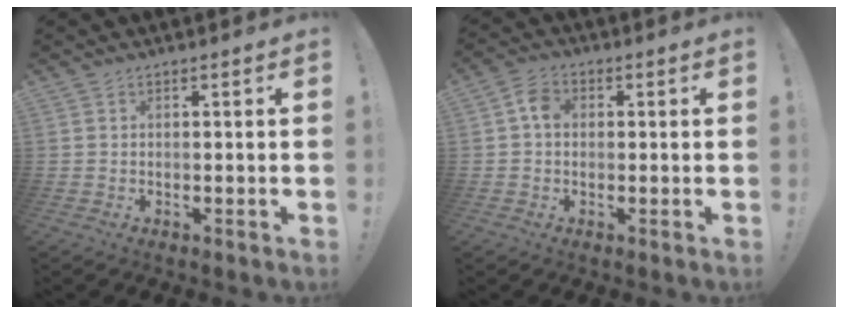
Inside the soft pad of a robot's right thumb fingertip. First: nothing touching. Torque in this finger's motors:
{"motor_torque": [0.56, 0.42, 0.37, -0.26, 0.00]}